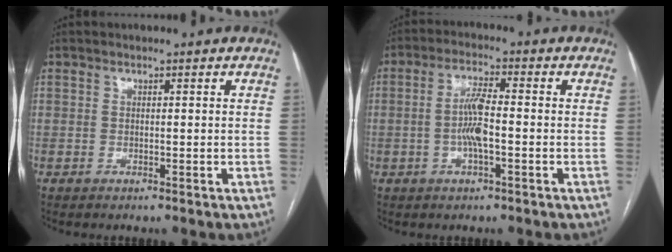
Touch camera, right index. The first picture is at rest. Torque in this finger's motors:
{"motor_torque": [1.25, 0.18, 0.73, 0.14]}